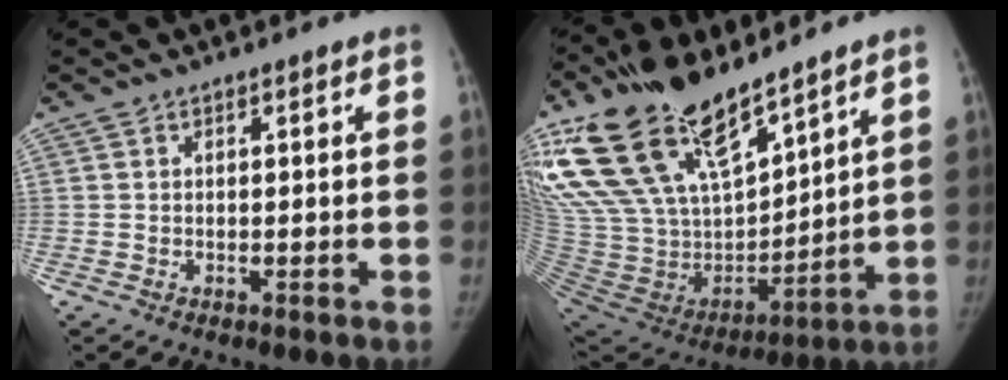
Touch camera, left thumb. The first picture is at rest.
{"total": 28.7, "force": [20.4, 11.5, 16.6], "torque": [-0.311, -0.070, 0.383]}